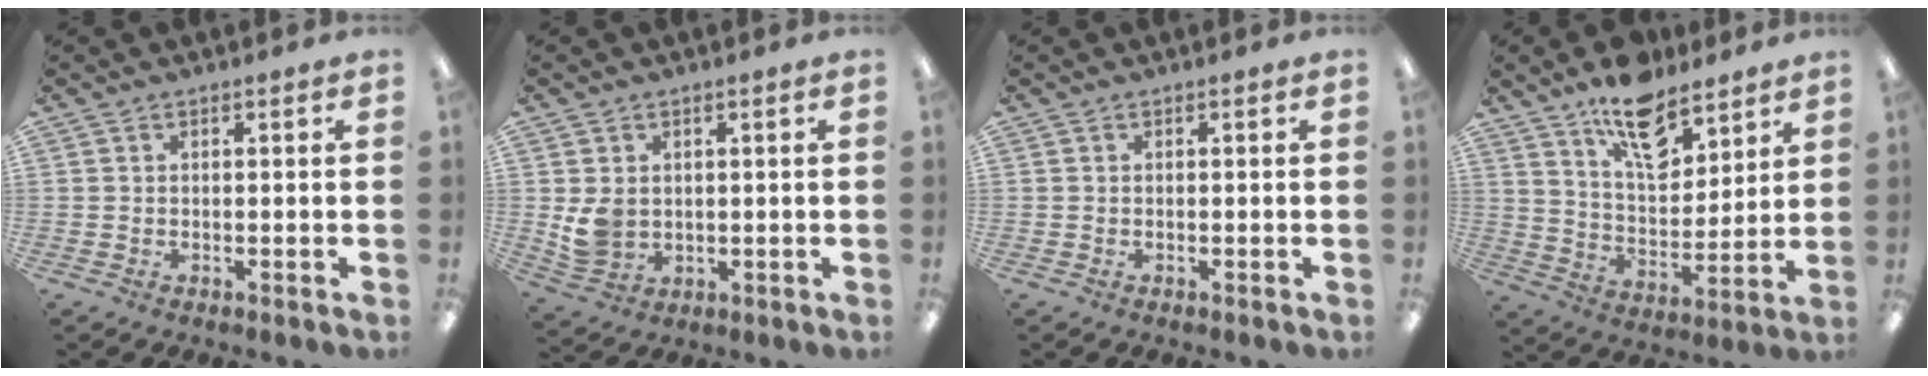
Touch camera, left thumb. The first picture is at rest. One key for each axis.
{"total": 5.3, "fx": 1.4, "fy": 4.3, "fz": 2.7, "tx": -0.045, "ty": -0.002, "tz": 0.029}
{"total": 0.0}
{"total": 14.0, "fx": 10.3, "fy": 6.6, "fz": 6.8, "tx": -0.100, "ty": -0.062, "tz": 0.183}